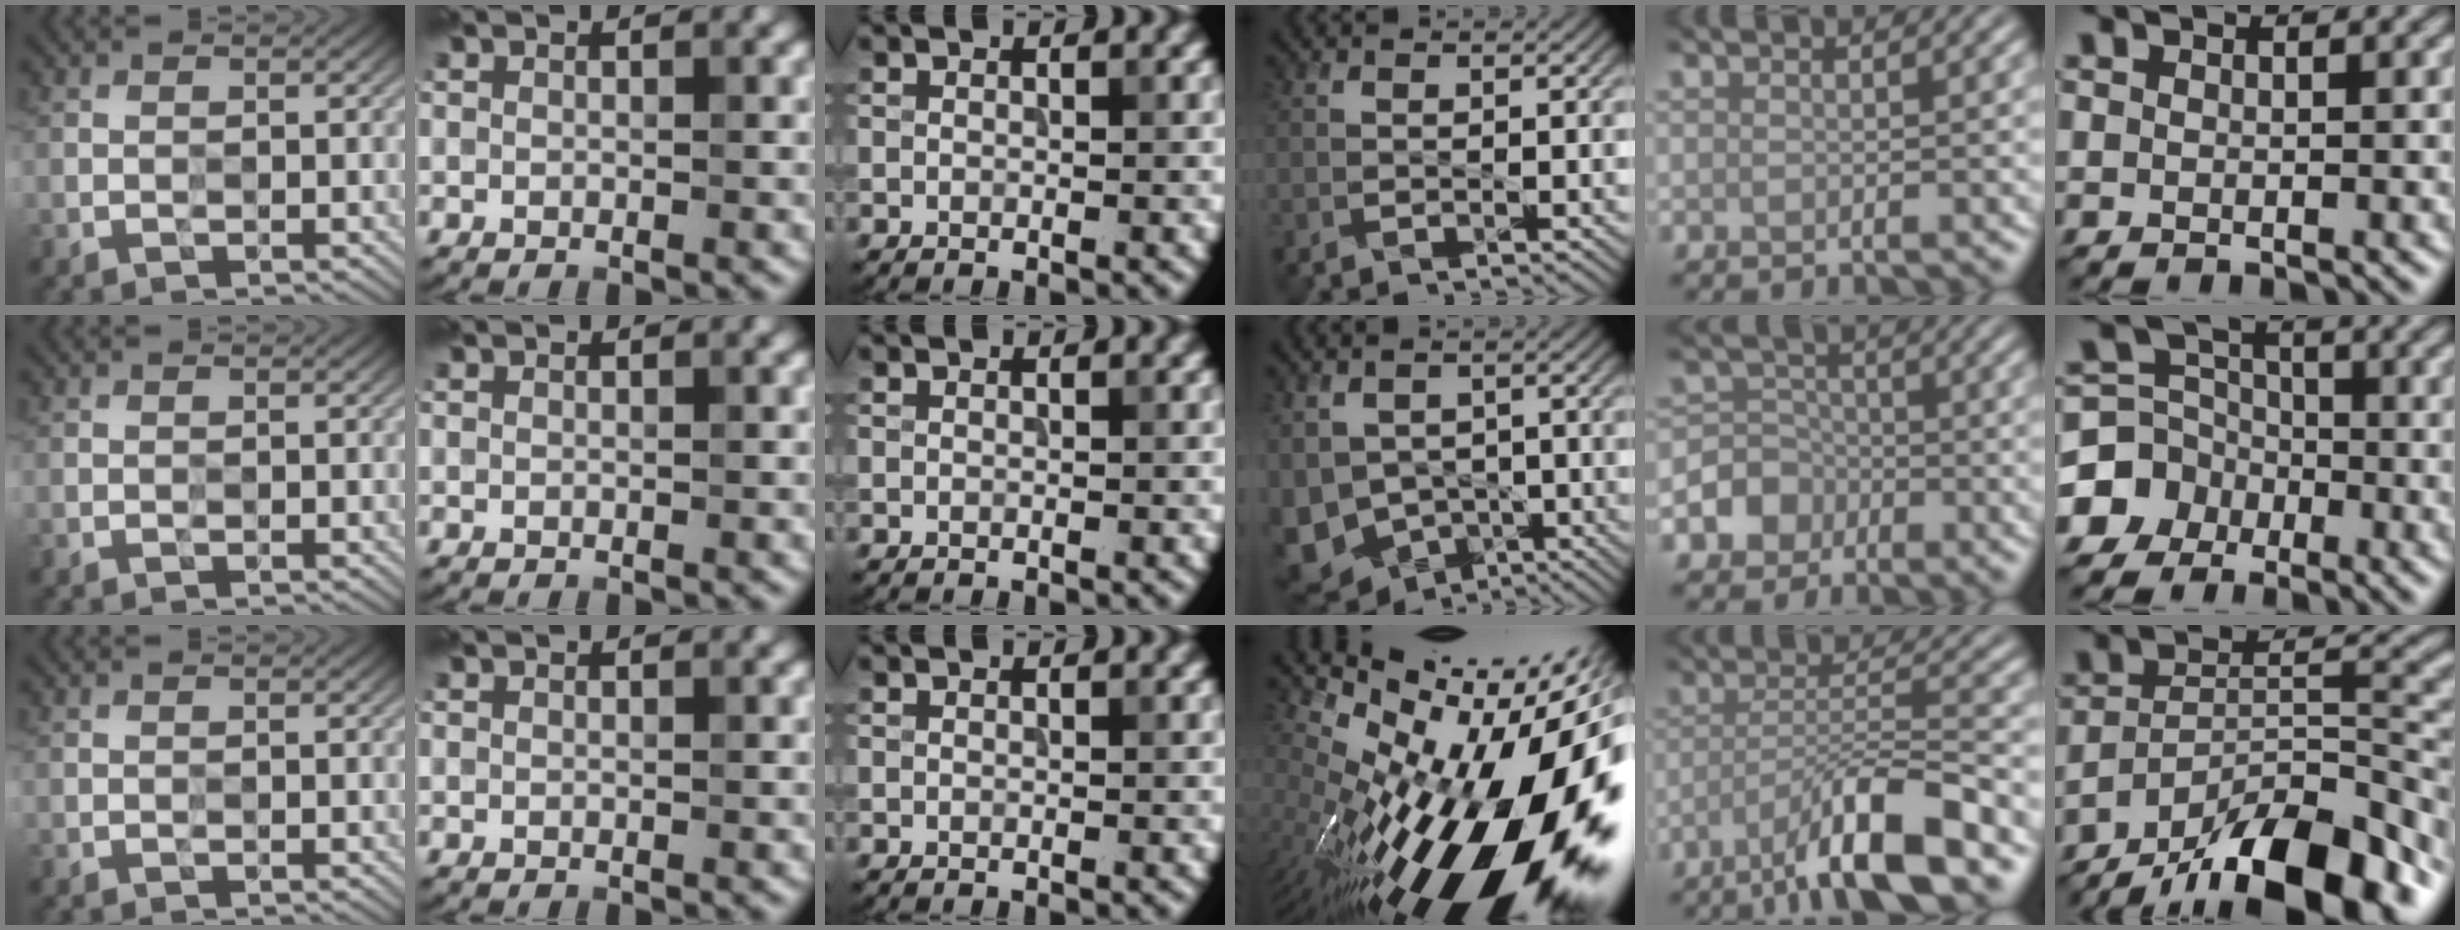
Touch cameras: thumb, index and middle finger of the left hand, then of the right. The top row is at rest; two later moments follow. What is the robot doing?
{"motion": "press", "object": "grip strengthener"}